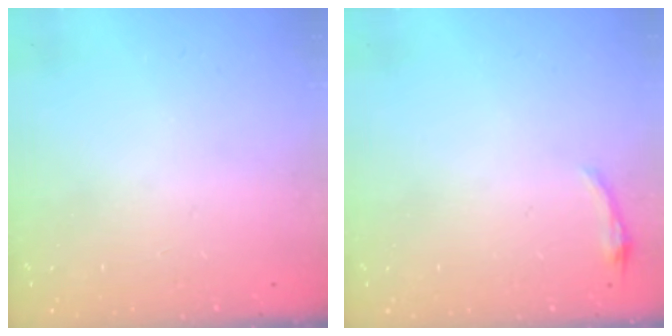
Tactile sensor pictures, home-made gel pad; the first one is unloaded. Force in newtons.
{"total": 3.1, "press": 3.0, "slide": 0.7}